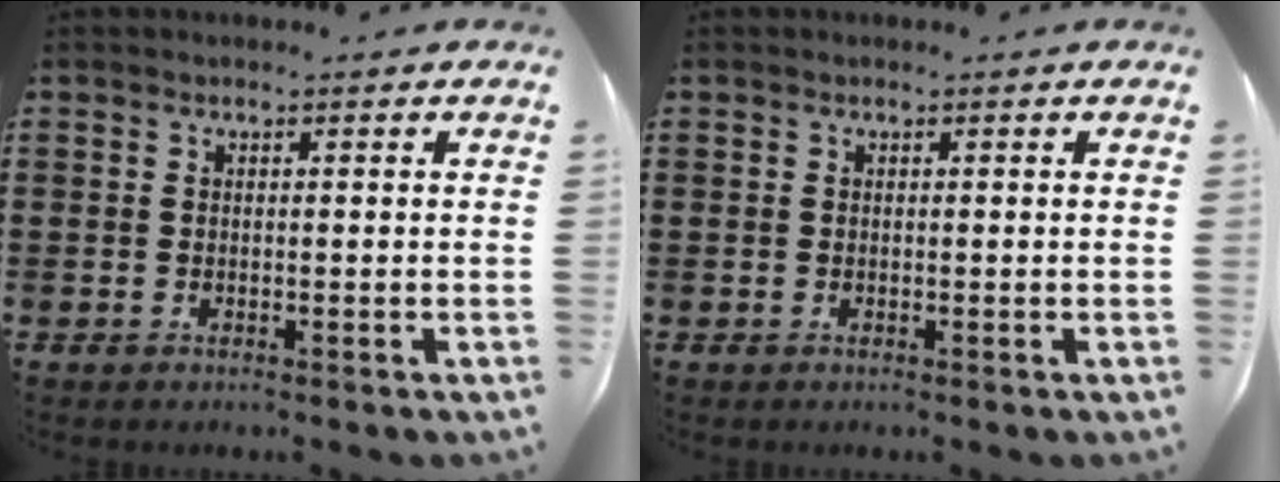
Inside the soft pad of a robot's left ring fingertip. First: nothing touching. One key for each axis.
{"total": 0.0}